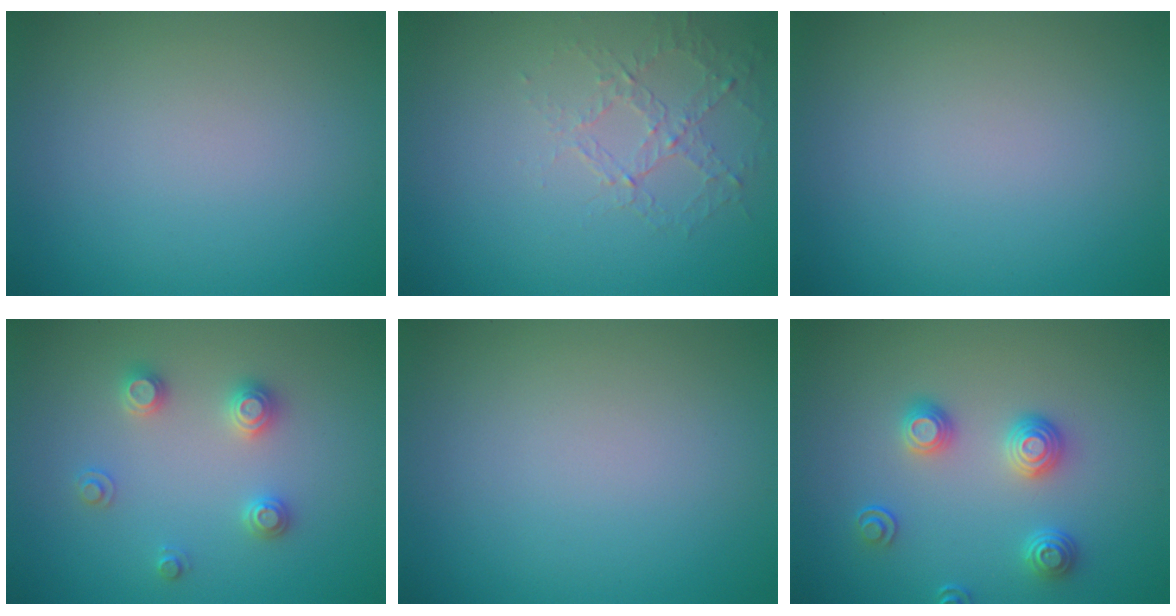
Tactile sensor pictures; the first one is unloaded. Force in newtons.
{"total": 1.4, "press": 0.8, "slide": 1.2}
{"total": 0.0}
{"total": 2.5, "press": 2.5, "slide": 0.3}
{"total": 0.0}
{"total": 3.0, "press": 2.6, "slide": 1.3}